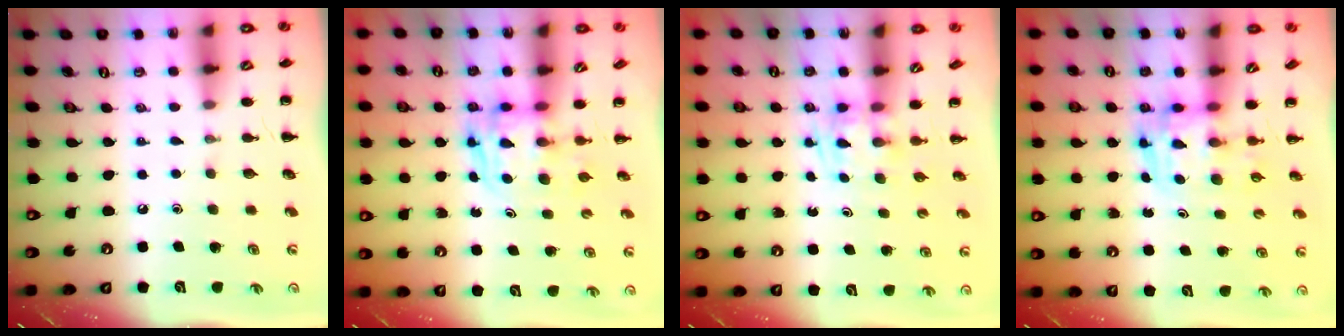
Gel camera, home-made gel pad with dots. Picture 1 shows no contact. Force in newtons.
{"total": 2.7, "press": 2.7, "slide": 0.2}
{"total": 1.2, "press": 1.0, "slide": 0.7}
{"total": 3.7, "press": 3.7, "slide": 0.6}